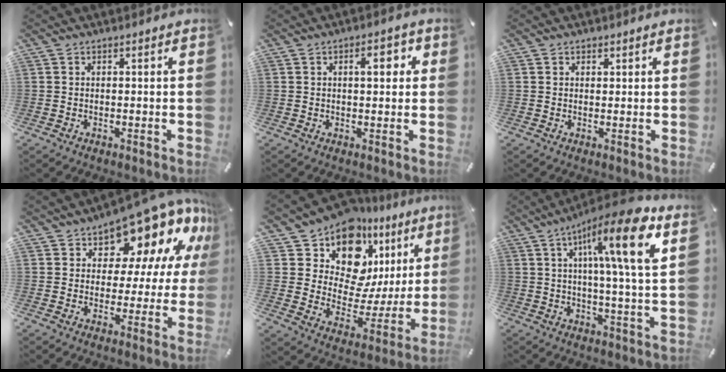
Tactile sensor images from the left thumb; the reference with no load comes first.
{"total": 5.3, "force": [1.5, 2.5, 4.4], "torque": [-0.051, -0.003, 0.013]}
{"total": 1.2, "force": [0.5, 1.1, 0.1], "torque": [0.005, 0.001, 0.006]}
{"total": 16.1, "force": [12.0, 8.0, 7.3], "torque": [-0.113, -0.098, 0.204]}
{"total": 15.3, "force": [11.3, 8.6, 5.8], "torque": [-0.101, -0.112, 0.195]}
{"total": 17.5, "force": [6.8, 2.7, 15.9], "torque": [-0.258, -0.022, 0.092]}